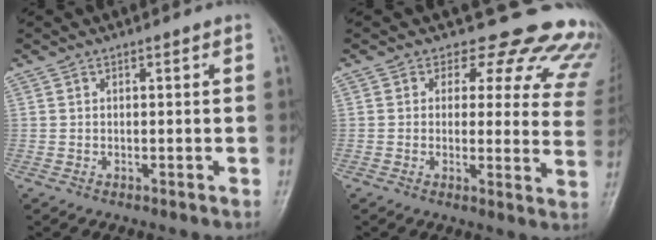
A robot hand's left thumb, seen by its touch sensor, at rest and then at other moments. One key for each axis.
{"total": 18.2, "fx": 15.3, "fy": 8.2, "fz": 5.3, "tx": -0.015, "ty": -0.101, "tz": 0.140}